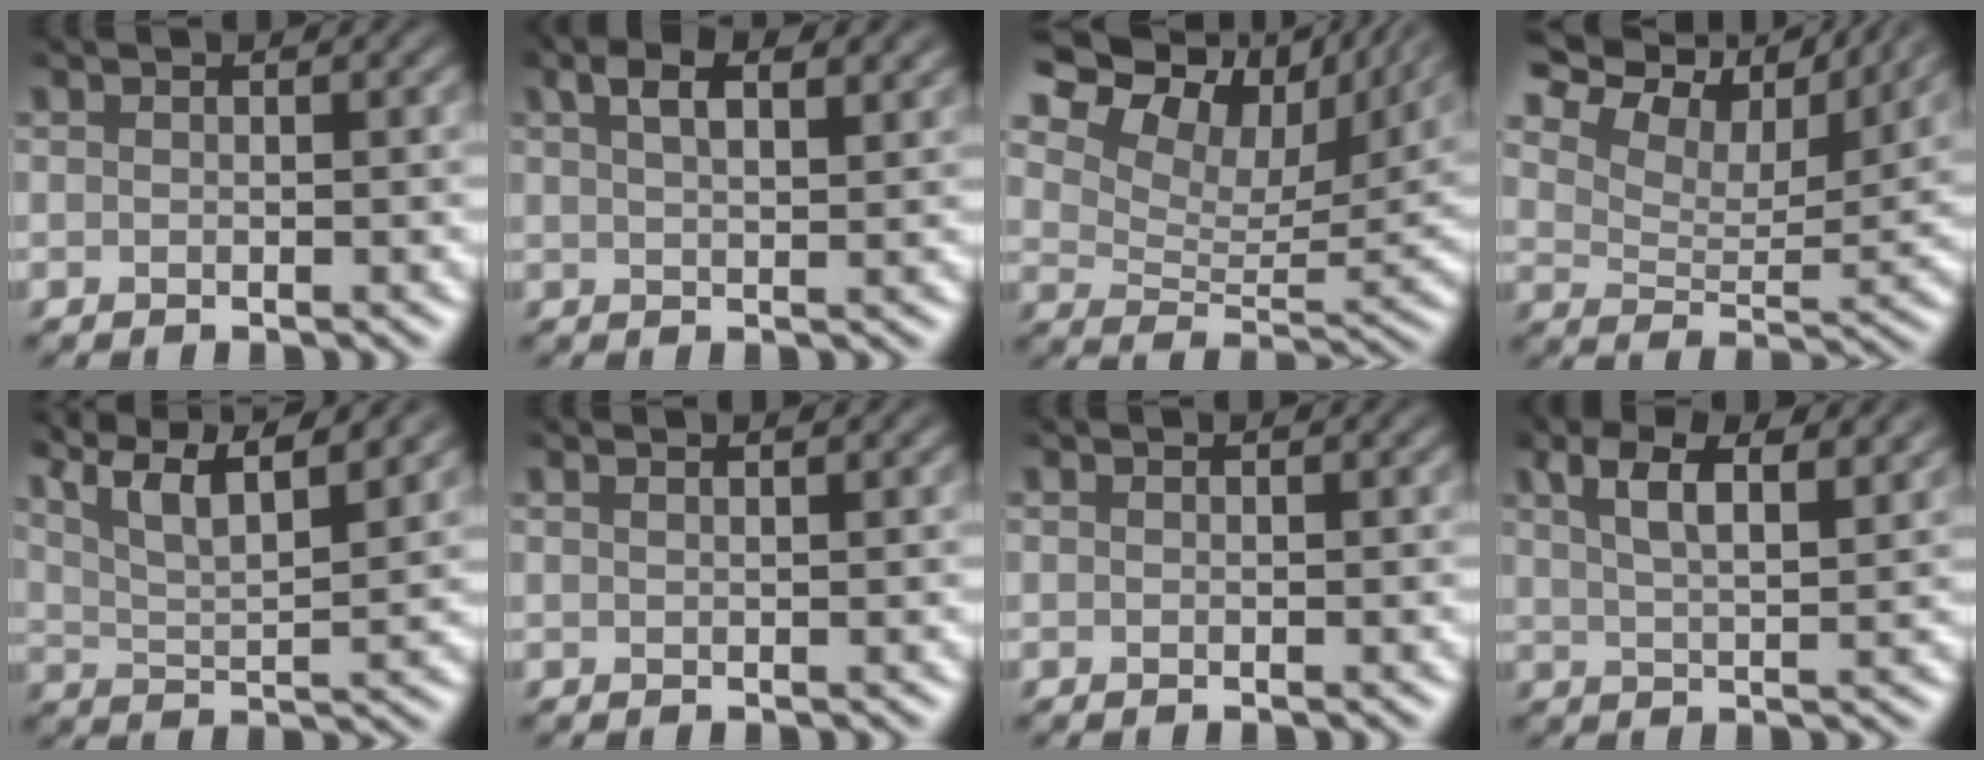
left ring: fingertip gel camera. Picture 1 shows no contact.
{"total": 4.3, "force": [2.4, 1.8, 3.1], "torque": [-0.051, 0.012, 0.033]}
{"total": 14.1, "force": [9.2, 7.3, 7.8], "torque": [-0.160, 0.031, 0.138]}
{"total": 11.6, "force": [9.0, 4.9, 5.5], "torque": [-0.118, 0.015, 0.125]}
{"total": 10.8, "force": [7.8, 3.3, 6.7], "torque": [-0.105, 0.031, 0.093]}
{"total": 1.1, "force": [0.8, 0.4, 0.6], "torque": [-0.003, -0.002, 0.002]}
{"total": 0.0}
{"total": 5.5, "force": [3.0, 2.1, 4.1], "torque": [-0.068, 0.013, 0.047]}